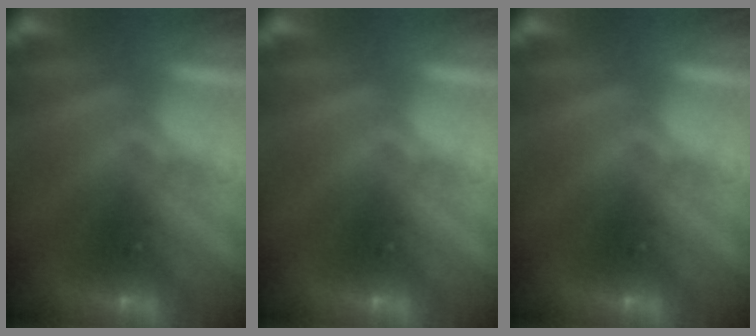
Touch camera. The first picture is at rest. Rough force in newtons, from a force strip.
{"total": 0.0}
{"total": 0.0}